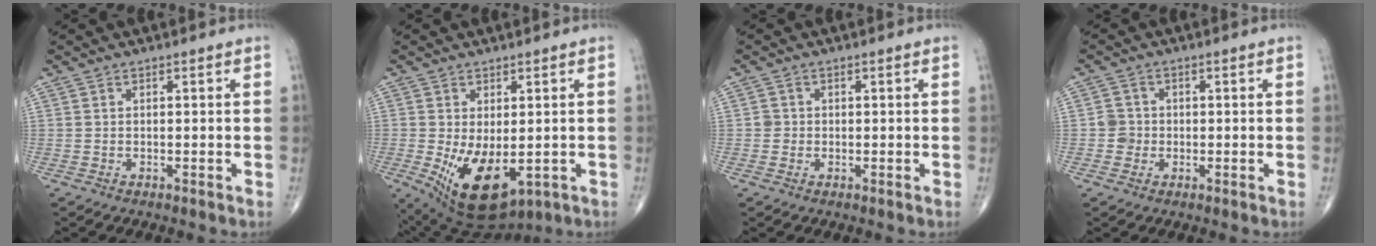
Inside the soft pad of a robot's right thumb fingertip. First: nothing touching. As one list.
[{"total": 12.3, "force": [-2.7, 6.5, 10.1], "torque": [-0.165, -0.016, -0.018]}, {"total": 1.3, "force": [-0.1, 1.3, 0.1], "torque": [0.006, 0.005, -0.003]}, {"total": 2.6, "force": [-0.4, 2.6, 0.3], "torque": [0.014, 0.009, -0.011]}]